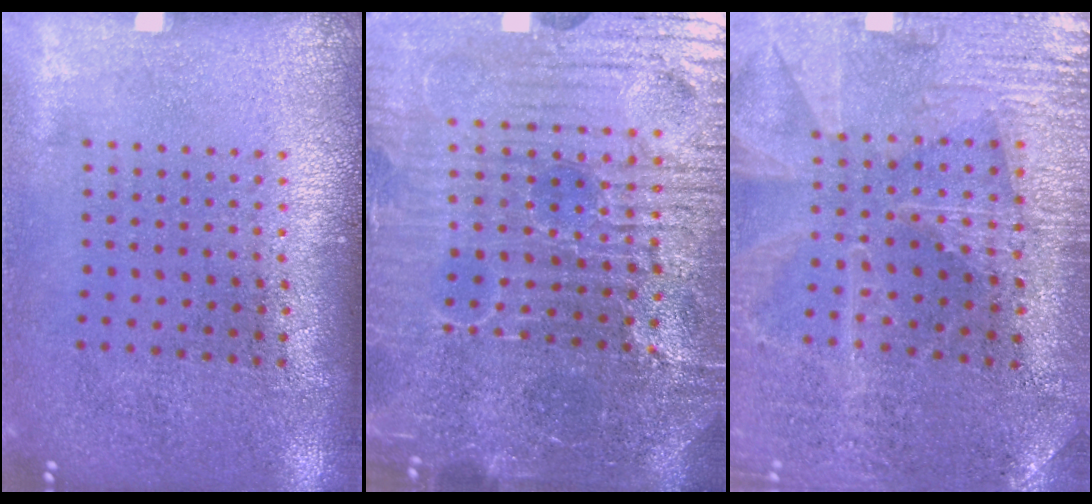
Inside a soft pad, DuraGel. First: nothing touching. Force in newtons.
{"total": 6.4, "press": 5.8, "slide": 2.7}
{"total": 2.0, "press": 2.0, "slide": 0.3}